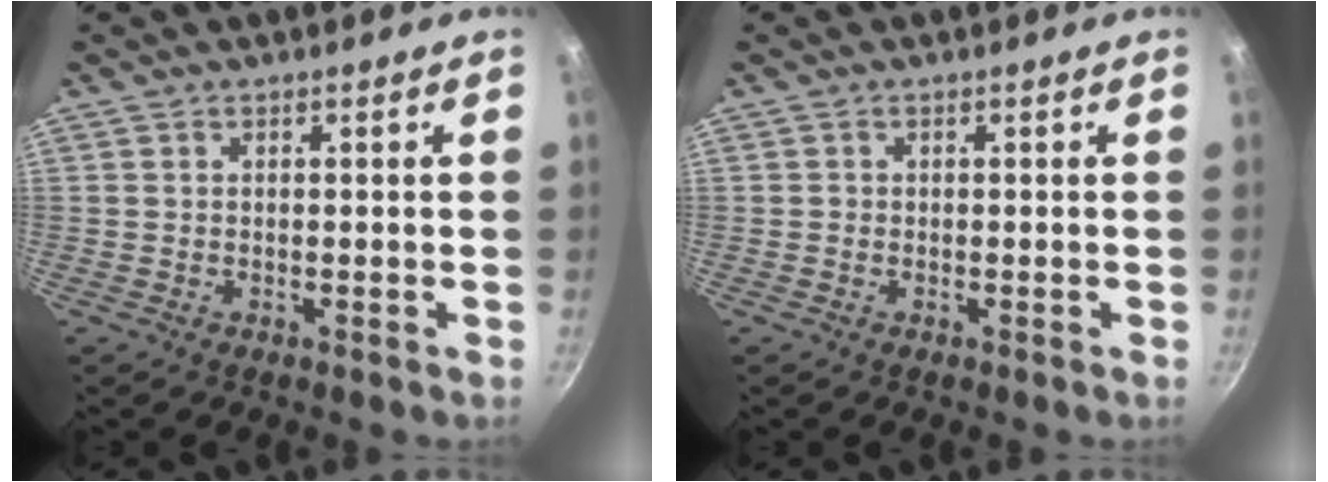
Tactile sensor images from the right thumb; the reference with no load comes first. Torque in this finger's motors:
{"motor_torque": [0.07, 0.23, -0.32, 0.24, 0.06]}